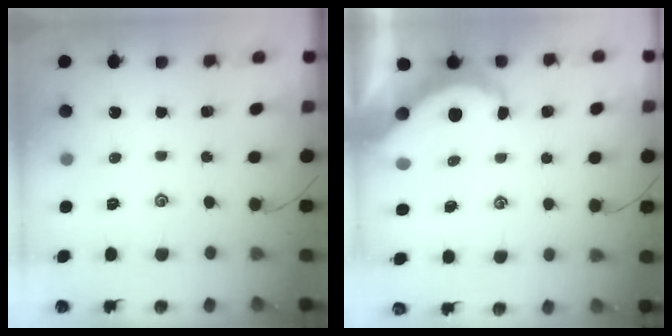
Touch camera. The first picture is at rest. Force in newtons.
{"total": 6.1, "press": 6.1, "slide": 0.4}